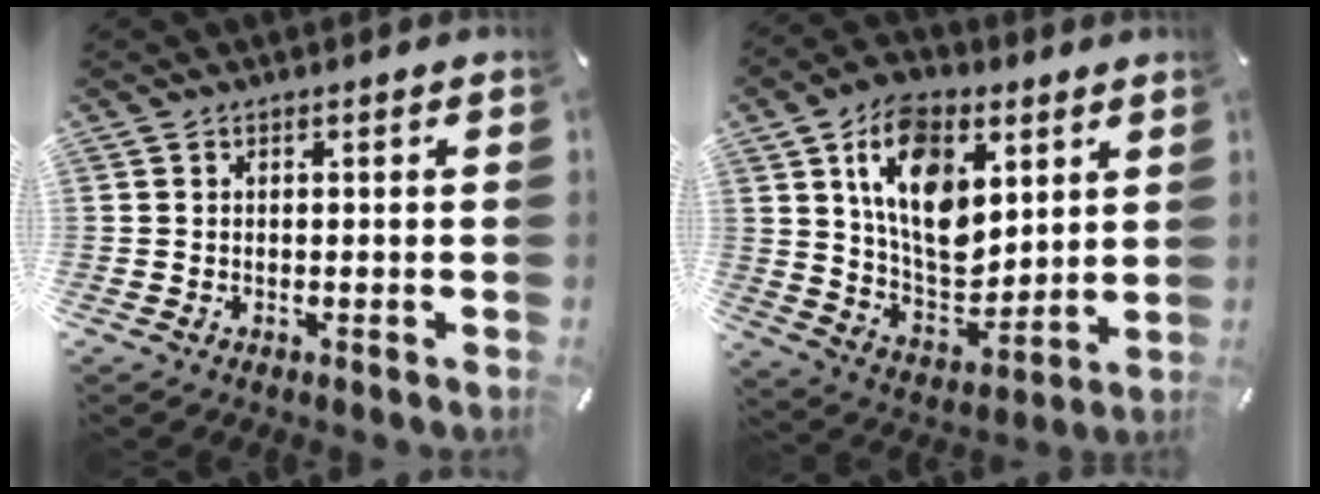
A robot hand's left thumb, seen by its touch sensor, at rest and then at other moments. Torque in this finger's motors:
{"motor_torque": [2.51, 2.50, 1.43, -1.34, 0.55]}